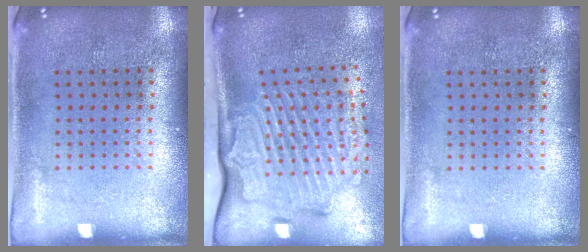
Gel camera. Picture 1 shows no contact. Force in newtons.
{"total": 3.2, "press": 2.2, "slide": 2.3}
{"total": 0.0}